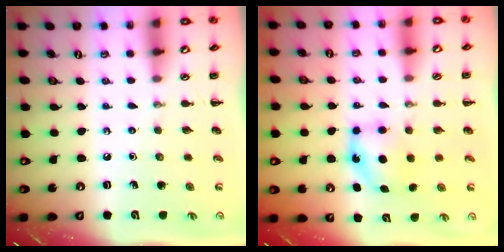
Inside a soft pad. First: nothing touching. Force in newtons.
{"total": 5.8, "press": 5.8, "slide": 0.9}